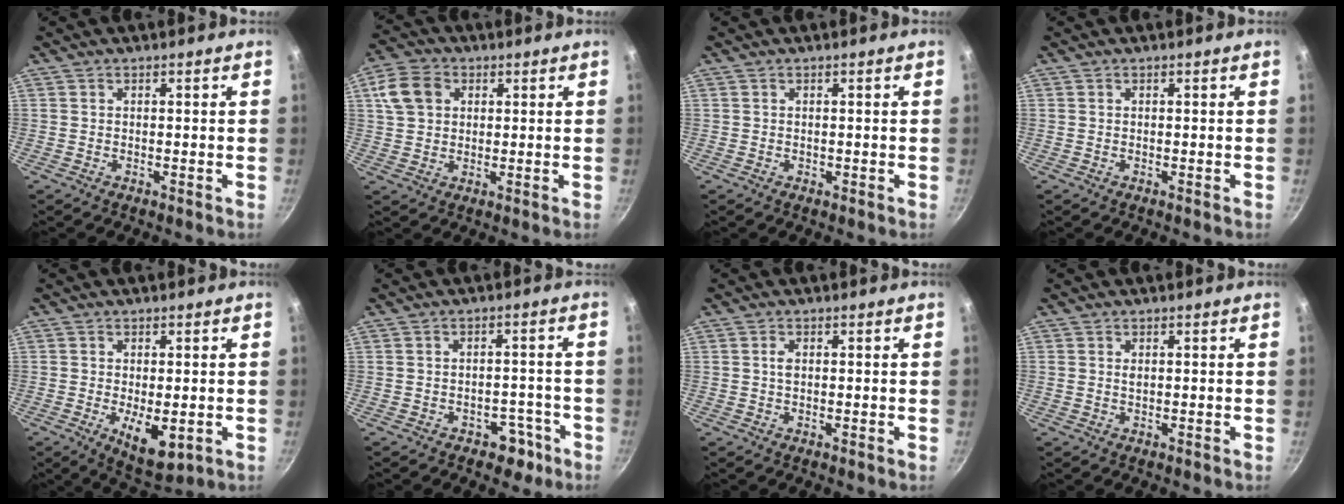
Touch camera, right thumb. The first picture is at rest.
{"total": 8.1, "force": [2.4, 6.2, 4.7], "torque": [-0.082, 0.008, 0.043]}
{"total": 0.0}
{"total": 0.0}
{"total": 7.4, "force": [-1.8, 3.4, 6.3], "torque": [-0.095, -0.014, -0.016]}
{"total": 5.0, "force": [-3.0, 3.3, 2.3], "torque": [-0.006, 0.031, -0.038]}
{"total": 1.4, "force": [0.2, 0.7, 1.2], "torque": [-0.021, 0.000, 0.001]}
{"total": 0.8, "force": [0.3, 0.4, 0.6], "torque": [-0.013, 0.000, 0.006]}